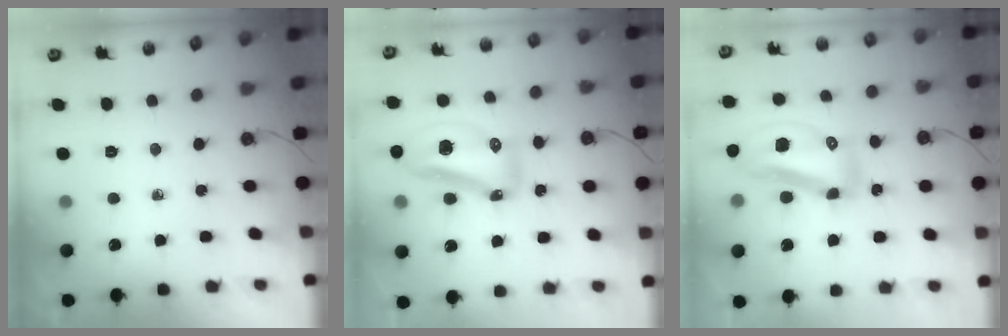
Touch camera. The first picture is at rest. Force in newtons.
{"total": 17.6, "press": 16.0, "slide": 7.2}
{"total": 13.3, "press": 13.2, "slide": 1.4}